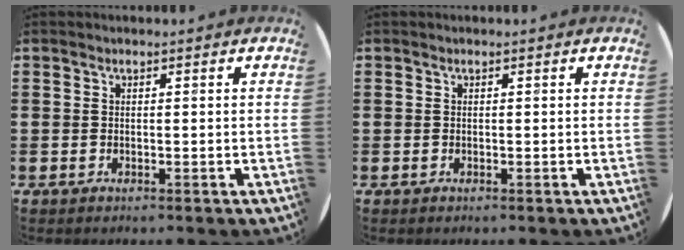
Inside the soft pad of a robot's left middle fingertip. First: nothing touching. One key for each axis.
{"total": 0.0}